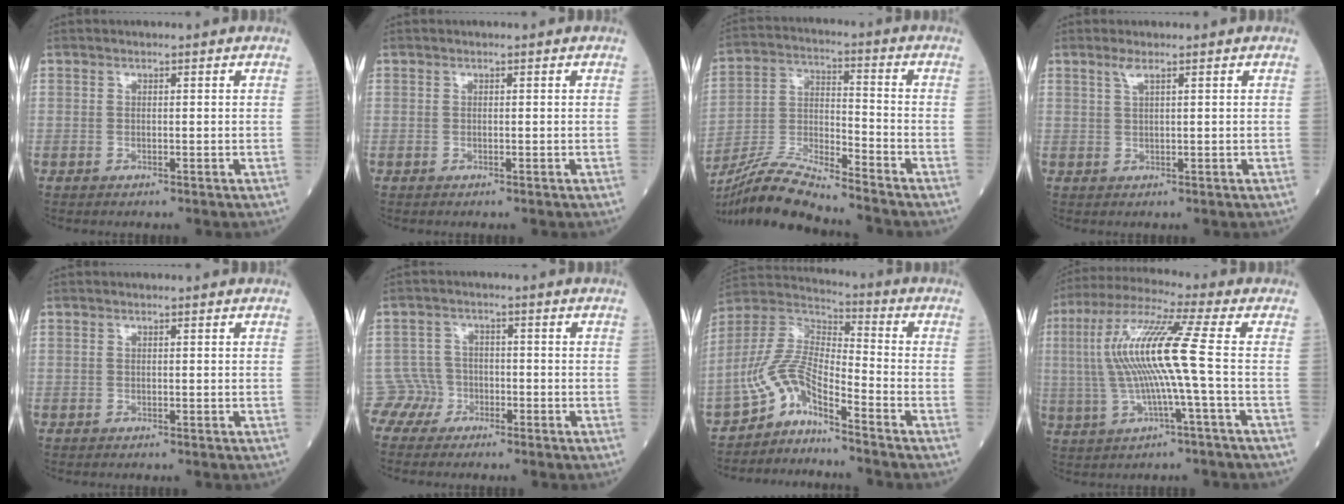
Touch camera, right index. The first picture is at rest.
{"total": 0.0}
{"total": 12.8, "force": [-11.9, -0.5, 4.6], "torque": [-0.092, -0.003, -0.224]}
{"total": 1.6, "force": [1.0, 0.0, 1.2], "torque": [-0.032, 0.004, 0.023]}
{"total": 0.0}
{"total": 3.6, "force": [-2.6, 2.2, -1.1], "torque": [0.021, 0.008, -0.055]}
{"total": 7.9, "force": [-6.3, 1.8, 4.5], "torque": [-0.107, 0.030, -0.127]}
{"total": 13.0, "force": [0.1, -0.7, 13.0], "torque": [-0.267, 0.016, -0.003]}